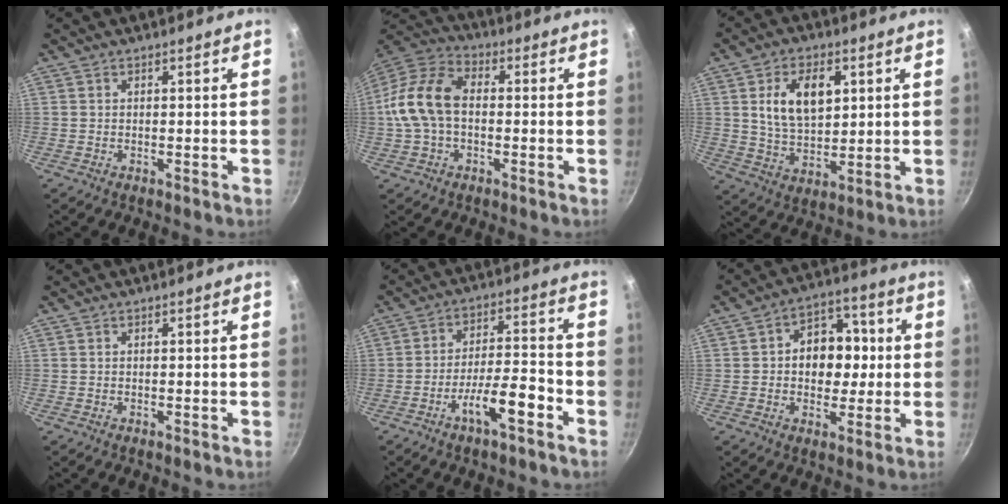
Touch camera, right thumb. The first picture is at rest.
{"total": 13.7, "force": [-0.4, 9.0, 10.3], "torque": [-0.184, 0.039, -0.023]}
{"total": 12.0, "force": [3.3, 7.3, 8.9], "torque": [-0.131, -0.011, 0.061]}
{"total": 0.0}
{"total": 9.5, "force": [-5.0, 2.5, 7.7], "torque": [-0.124, 0.042, -0.084]}
{"total": 11.7, "force": [0.7, 8.9, 7.6], "torque": [-0.060, 0.016, 0.000]}